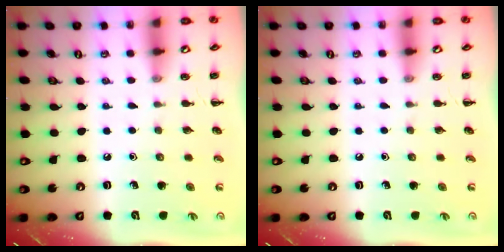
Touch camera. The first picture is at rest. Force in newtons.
{"total": 0.0}